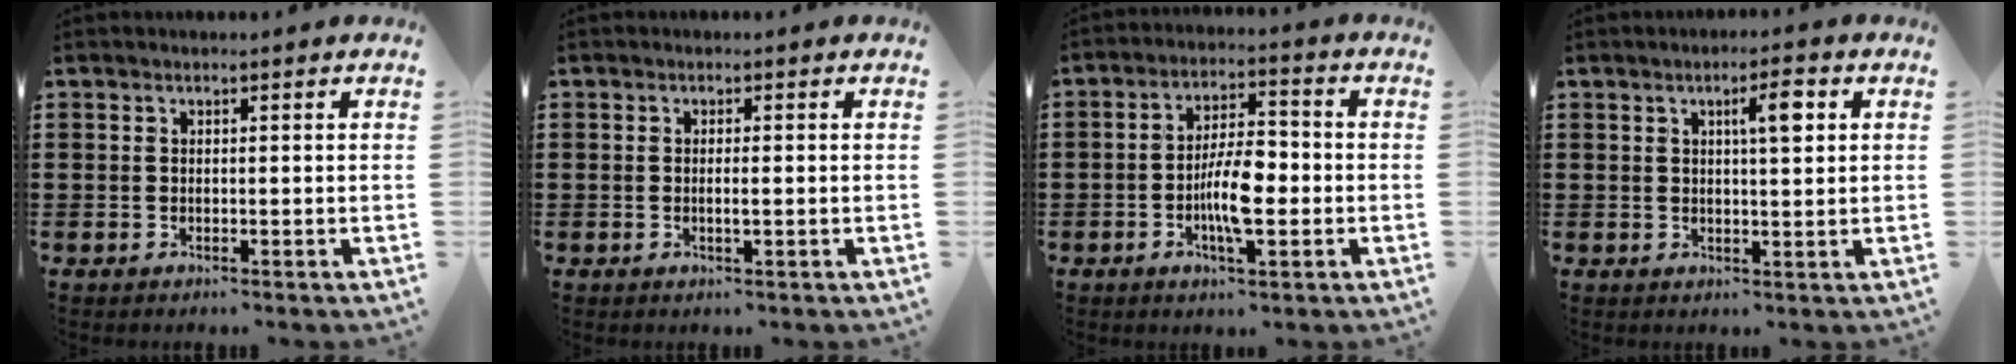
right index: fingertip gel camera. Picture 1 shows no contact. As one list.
[{"total": 1.2, "force": [-0.3, 0.1, 1.2], "torque": [-0.021, -0.004, -0.004]}, {"total": 7.8, "force": [-1.9, 2.8, 7.0], "torque": [-0.139, 0.002, -0.038]}, {"total": 4.3, "force": [1.5, 1.0, 3.9], "torque": [-0.056, 0.000, 0.016]}]